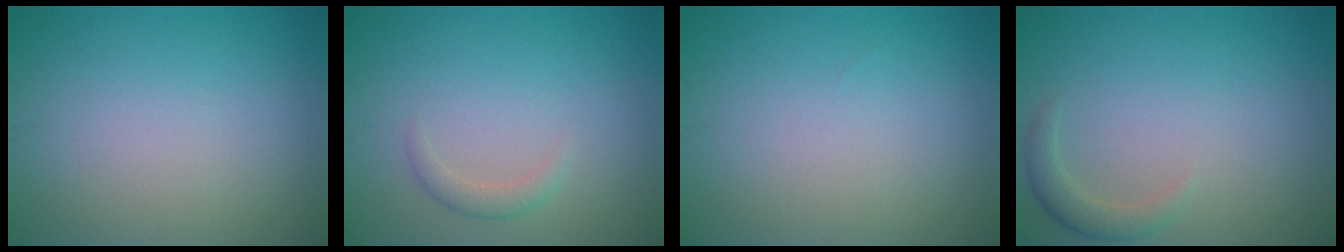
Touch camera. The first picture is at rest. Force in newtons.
{"total": 1.4, "press": 1.4, "slide": 0.1}
{"total": 0.0}
{"total": 1.9, "press": 1.9, "slide": 0.3}